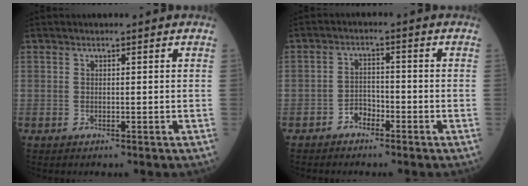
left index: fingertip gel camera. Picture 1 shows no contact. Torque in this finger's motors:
{"motor_torque": [0.02, 0.01, 0.01, 0.00]}